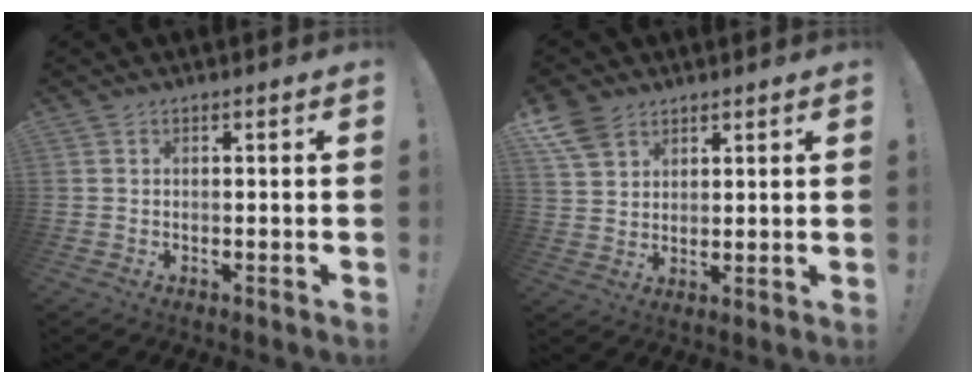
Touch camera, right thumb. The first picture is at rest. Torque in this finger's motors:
{"motor_torque": [-0.50, 0.83, -0.09, 0.18, 0.17]}